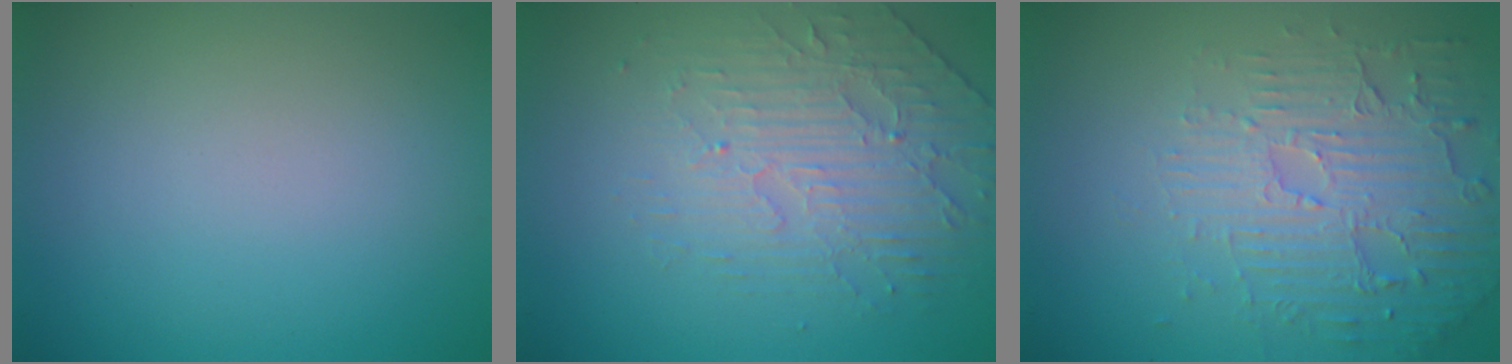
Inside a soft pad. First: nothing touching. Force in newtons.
{"total": 4.6, "press": 3.2, "slide": 3.2}
{"total": 5.6, "press": 3.7, "slide": 4.2}